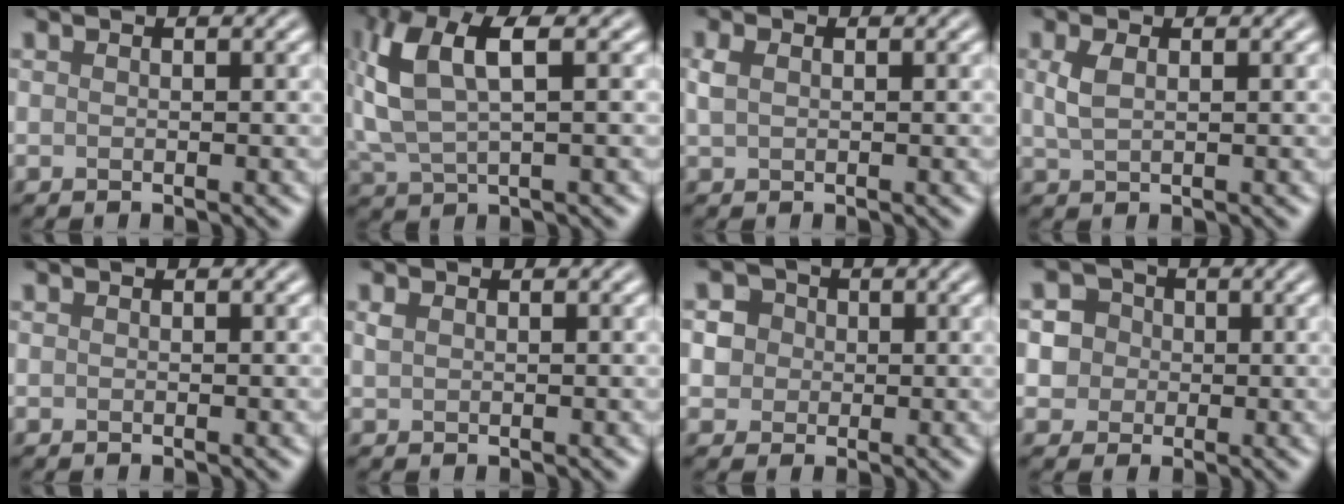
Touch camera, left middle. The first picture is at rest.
{"total": 6.8, "force": [1.9, 2.8, 5.9], "torque": [-0.139, 0.011, 0.036]}
{"total": 1.4, "force": [0.5, 0.9, 1.0], "torque": [-0.024, 0.002, 0.010]}
{"total": 1.9, "force": [0.6, 1.0, 1.5], "torque": [-0.040, 0.000, 0.015]}
{"total": 0.0}
{"total": 0.7, "force": [0.4, 0.5, 0.4], "torque": [-0.010, 0.000, 0.010]}
{"total": 4.2, "force": [1.3, 3.6, 1.6], "torque": [-0.019, 0.021, 0.009]}
{"total": 4.4, "force": [0.8, 4.1, 1.5], "torque": [-0.010, 0.026, -0.003]}